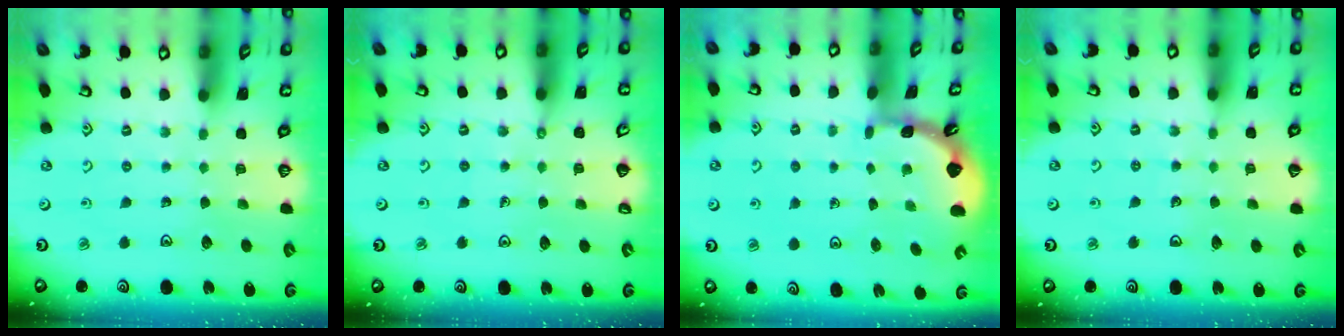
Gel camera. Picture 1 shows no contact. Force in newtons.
{"total": 1.5, "press": 1.5, "slide": 0.2}
{"total": 1.7, "press": 1.7, "slide": 0.1}
{"total": 3.2, "press": 3.2, "slide": 0.4}